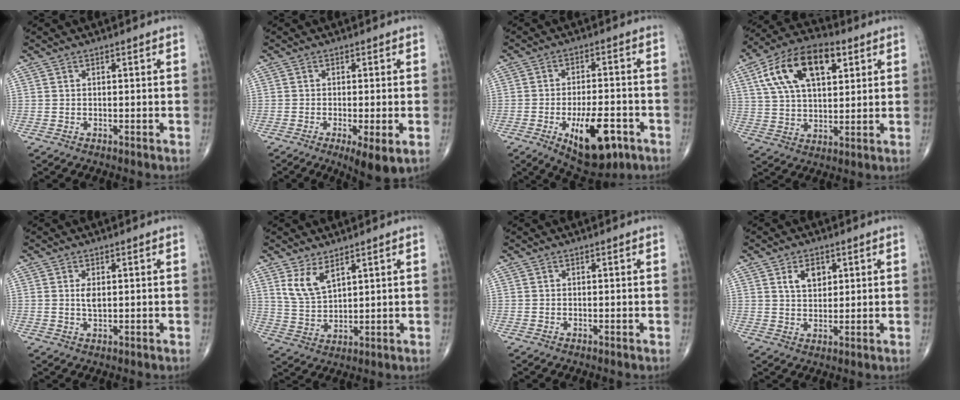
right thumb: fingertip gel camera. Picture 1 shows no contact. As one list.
[{"total": 6.7, "force": [-2.4, 1.5, 6.1], "torque": [-0.097, -0.017, -0.037]}, {"total": 13.5, "force": [-5.7, 5.9, 10.7], "torque": [-0.149, 0.018, -0.076]}, {"total": 17.1, "force": [6.6, 9.0, 13.0], "torque": [-0.215, 0.004, 0.113]}, {"total": 2.3, "force": [0.5, 1.1, 2.0], "torque": [-0.036, -0.005, 0.010]}, {"total": 6.1, "force": [3.6, 2.8, 4.0], "torque": [-0.074, -0.026, 0.080]}, {"total": 0.0}, {"total": 4.9, "force": [2.1, 3.1, 3.1], "torque": [-0.036, -0.012, 0.037]}]